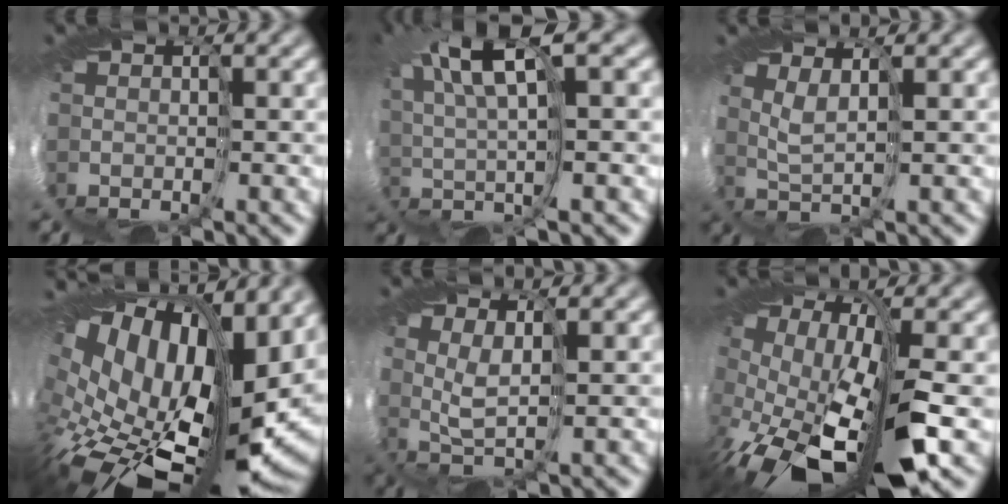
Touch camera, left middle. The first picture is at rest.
{"total": 6.7, "force": [2.5, 0.6, 6.2], "torque": [-0.143, 0.011, 0.043]}
{"total": 1.6, "force": [1.0, -1.1, 0.6], "torque": [-0.034, -0.001, 0.016]}
{"total": 15.7, "force": [0.9, 8.5, 13.2], "torque": [-0.239, -0.040, 0.035]}
{"total": 1.5, "force": [0.9, -0.6, 1.0], "torque": [-0.051, 0.001, 0.013]}
{"total": 12.1, "force": [-4.7, 4.8, 10.0], "torque": [-0.223, -0.051, -0.070]}